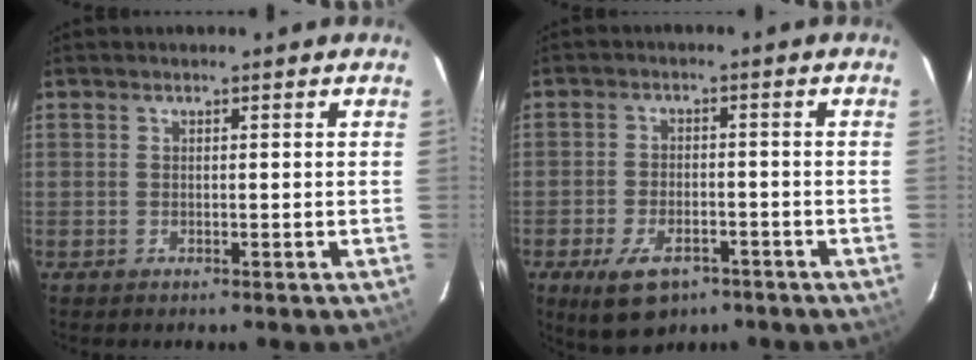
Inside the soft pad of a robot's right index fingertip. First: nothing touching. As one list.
[{"total": 9.3, "force": [-5.8, 5.0, 5.4], "torque": [-0.121, -0.012, -0.089]}]